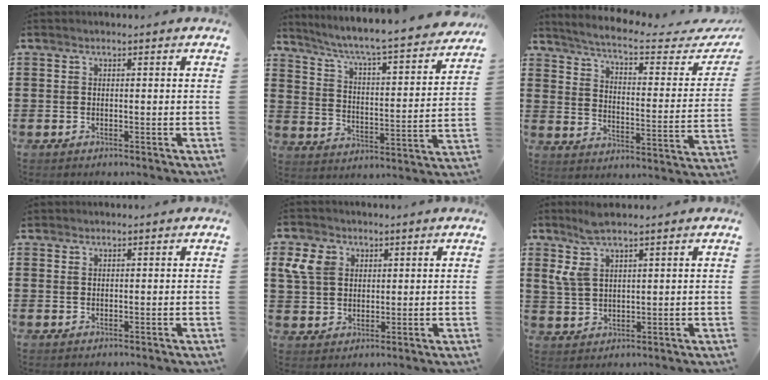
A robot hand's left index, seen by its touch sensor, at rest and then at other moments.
{"total": 5.0, "force": [4.4, -0.4, 2.3], "torque": [-0.067, -0.042, 0.061]}
{"total": 4.8, "force": [4.1, -0.3, 2.5], "torque": [-0.071, -0.035, 0.061]}
{"total": 0.8, "force": [0.6, 0.4, 0.2], "torque": [-0.007, 0.004, 0.012]}
{"total": 5.4, "force": [2.2, 4.4, 2.1], "torque": [-0.068, 0.014, 0.038]}
{"total": 5.6, "force": [3.4, 2.0, 4.0], "torque": [-0.092, 0.002, 0.060]}